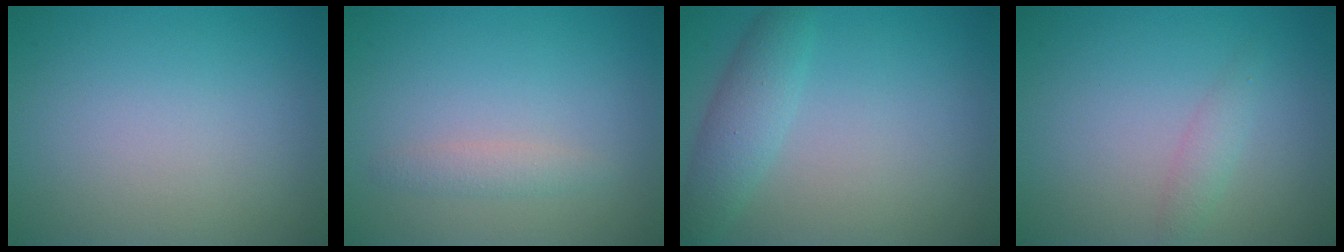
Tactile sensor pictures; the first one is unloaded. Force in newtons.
{"total": 1.3, "press": 1.3, "slide": 0.0}
{"total": 3.1, "press": 3.1, "slide": 0.1}
{"total": 1.3, "press": 1.3, "slide": 0.1}